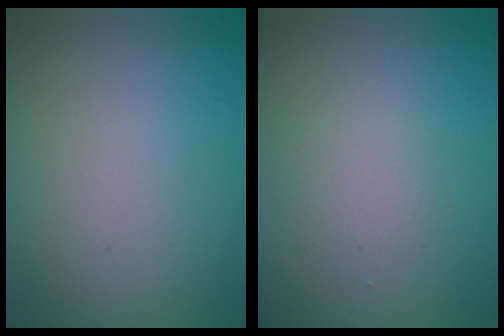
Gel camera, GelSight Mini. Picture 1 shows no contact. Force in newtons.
{"total": 1.7, "press": 1.7, "slide": 0.2}